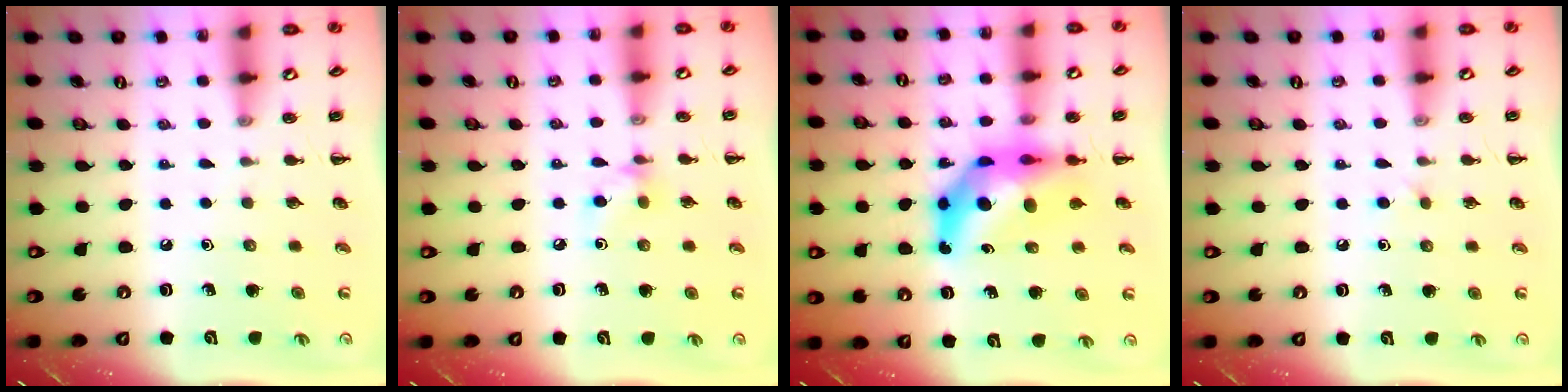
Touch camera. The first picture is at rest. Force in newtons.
{"total": 5.2, "press": 5.1, "slide": 0.8}
{"total": 11.3, "press": 10.7, "slide": 3.5}
{"total": 2.2, "press": 2.0, "slide": 1.0}